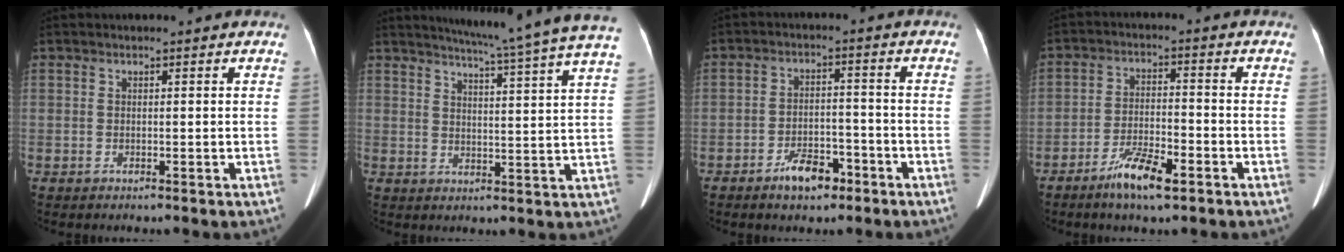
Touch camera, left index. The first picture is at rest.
{"total": 19.0, "force": [16.5, -1.9, 9.2], "torque": [-0.143, -0.044, 0.197]}
{"total": 5.8, "force": [-4.1, 2.6, 3.3], "torque": [-0.063, 0.005, -0.065]}
{"total": 6.8, "force": [-4.6, 1.3, 4.9], "torque": [-0.101, -0.008, -0.082]}